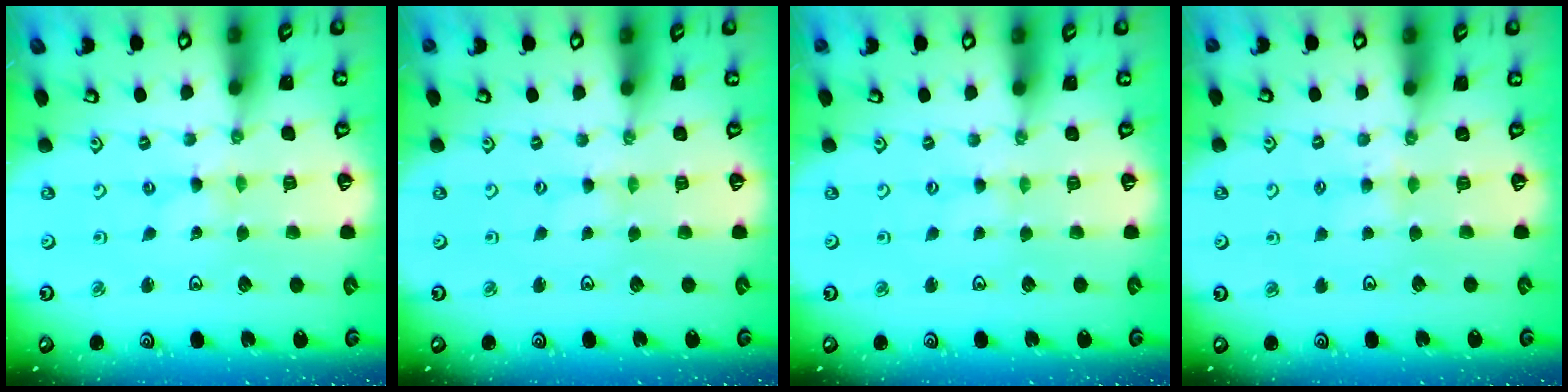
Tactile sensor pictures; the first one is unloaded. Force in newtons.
{"total": 0.0}
{"total": 0.8, "press": 0.8, "slide": 0.2}
{"total": 4.3, "press": 4.2, "slide": 0.6}